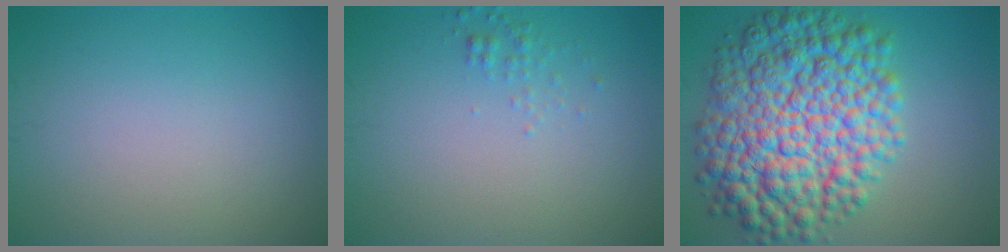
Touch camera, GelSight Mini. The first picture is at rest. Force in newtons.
{"total": 0.9, "press": 0.9, "slide": 0.0}
{"total": 13.2, "press": 13.2, "slide": 0.1}